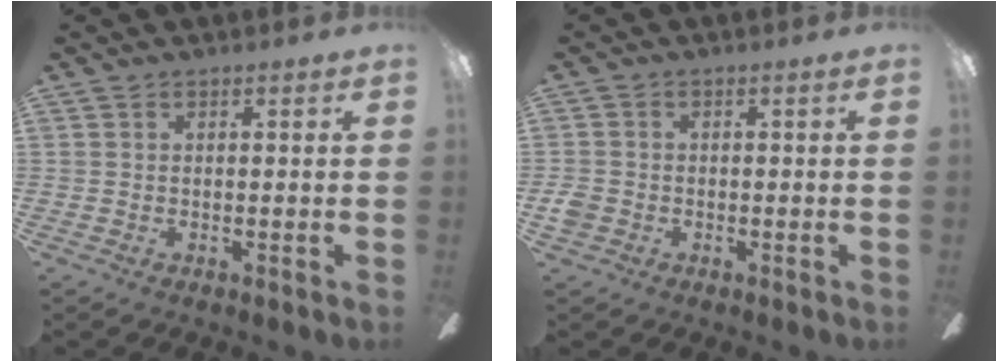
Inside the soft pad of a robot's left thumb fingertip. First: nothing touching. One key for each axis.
{"total": 2.4, "fx": -1.2, "fy": 1.8, "fz": 1.0, "tx": -0.015, "ty": 0.008, "tz": -0.022}